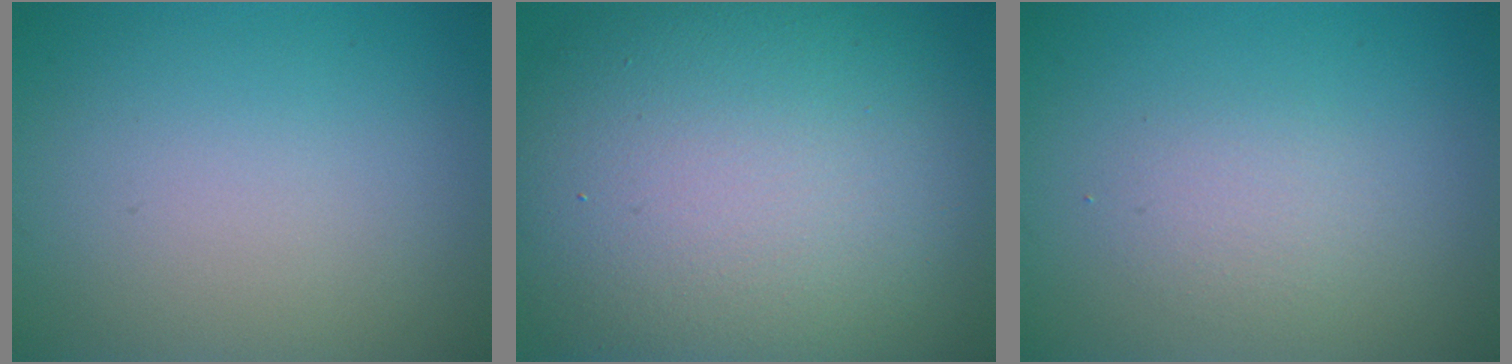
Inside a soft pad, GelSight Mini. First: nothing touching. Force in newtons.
{"total": 16.5, "press": 16.5, "slide": 0.9}
{"total": 1.7, "press": 1.6, "slide": 0.1}